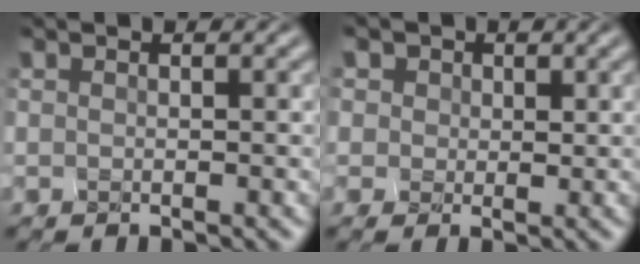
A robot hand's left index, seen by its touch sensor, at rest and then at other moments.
{"total": 1.7, "force": [0.5, 1.5, -0.4], "torque": [-0.010, 0.006, 0.012]}